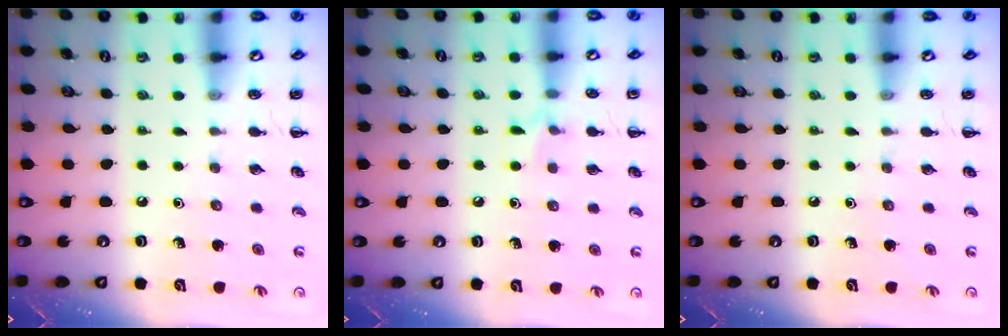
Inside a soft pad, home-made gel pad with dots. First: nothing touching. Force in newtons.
{"total": 5.9, "press": 5.5, "slide": 2.0}
{"total": 0.0}